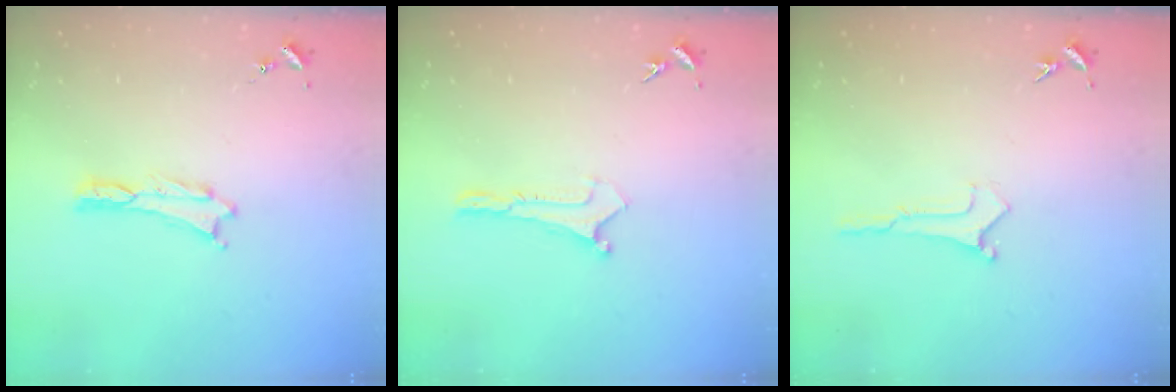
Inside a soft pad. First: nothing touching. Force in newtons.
{"total": 0.0}
{"total": 0.0}